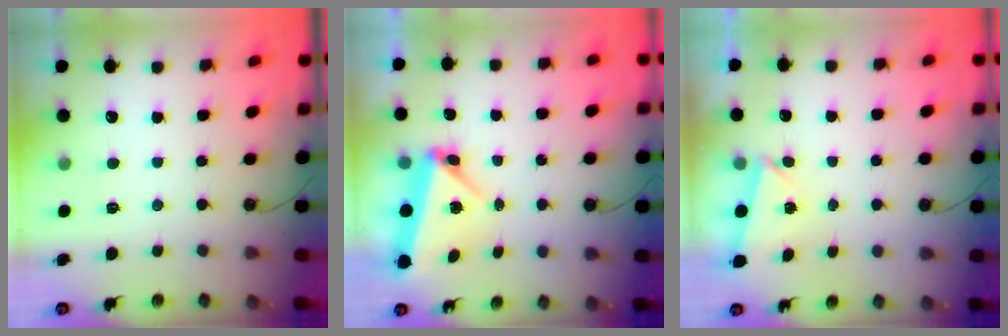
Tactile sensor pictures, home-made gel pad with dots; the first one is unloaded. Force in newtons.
{"total": 6.1, "press": 5.7, "slide": 2.1}
{"total": 1.9, "press": 1.4, "slide": 1.4}